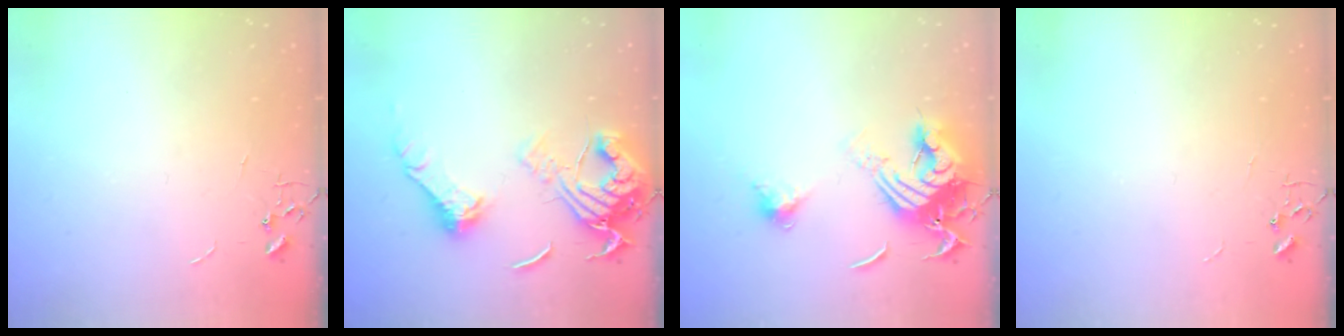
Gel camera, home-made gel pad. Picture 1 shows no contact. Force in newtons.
{"total": 16.8, "press": 16.7, "slide": 1.8}
{"total": 16.6, "press": 16.5, "slide": 1.6}
{"total": 0.0}